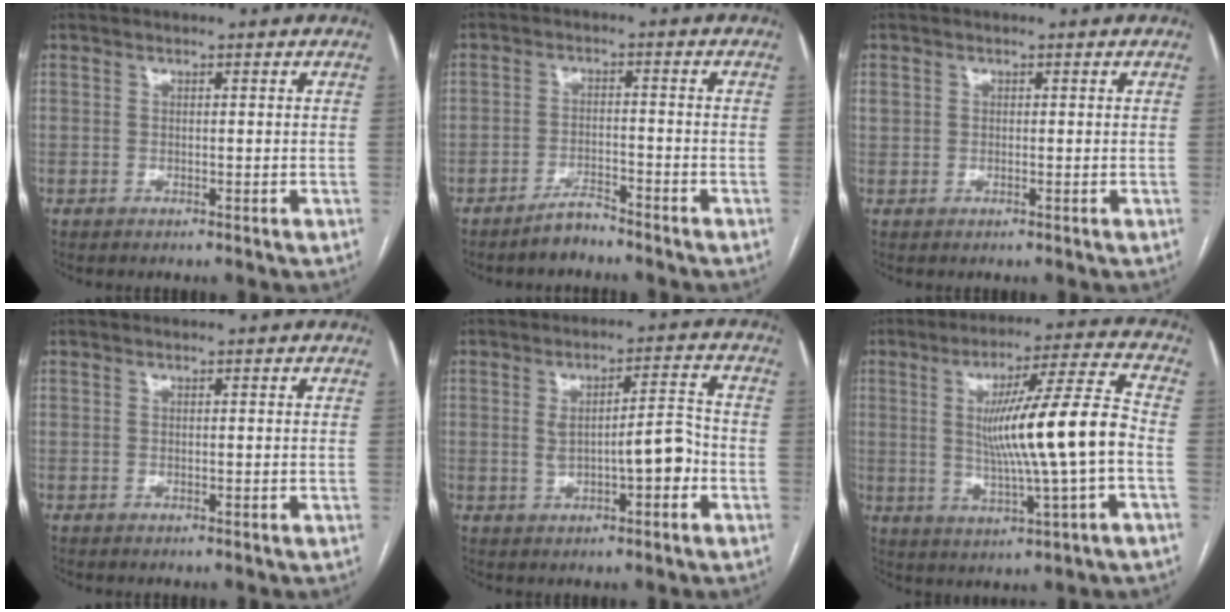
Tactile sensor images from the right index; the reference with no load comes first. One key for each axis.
{"total": 3.4, "fx": -3.2, "fy": 0.7, "fz": 1.1, "tx": -0.017, "ty": -0.003, "tz": -0.057}
{"total": 1.3, "fx": 0.2, "fy": 1.1, "fz": 0.7, "tx": -0.021, "ty": 0.011, "tz": 0.010}
{"total": 0.0}
{"total": 7.1, "fx": -1.2, "fy": 1.9, "fz": 6.8, "tx": -0.112, "ty": 0.022, "tz": -0.011}
{"total": 14.4, "fx": -0.7, "fy": -0.3, "fz": 14.4, "tx": -0.238, "ty": 0.005, "tz": -0.009}